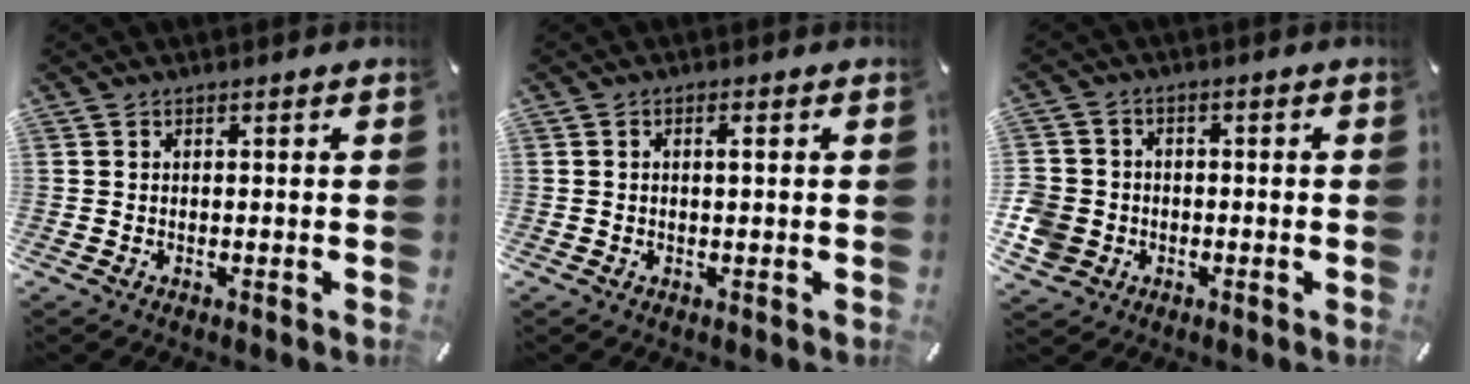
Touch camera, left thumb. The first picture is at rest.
{"total": 1.3, "force": [0.2, 0.5, 1.2], "torque": [-0.023, 0.003, 0.002]}
{"total": 6.7, "force": [-1.8, 6.1, 2.2], "torque": [-0.058, 0.009, -0.033]}